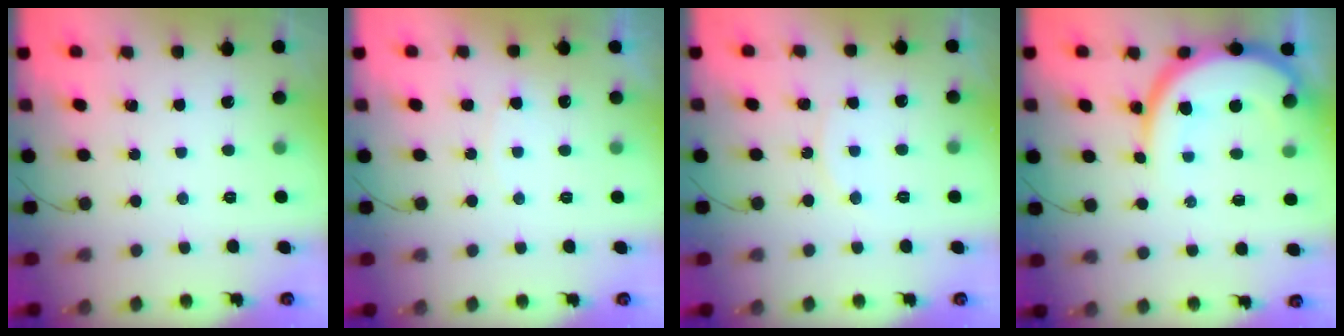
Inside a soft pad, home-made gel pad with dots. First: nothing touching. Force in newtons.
{"total": 4.7, "press": 4.7, "slide": 0.4}
{"total": 7.1, "press": 7.0, "slide": 0.6}
{"total": 12.2, "press": 12.2, "slide": 1.0}